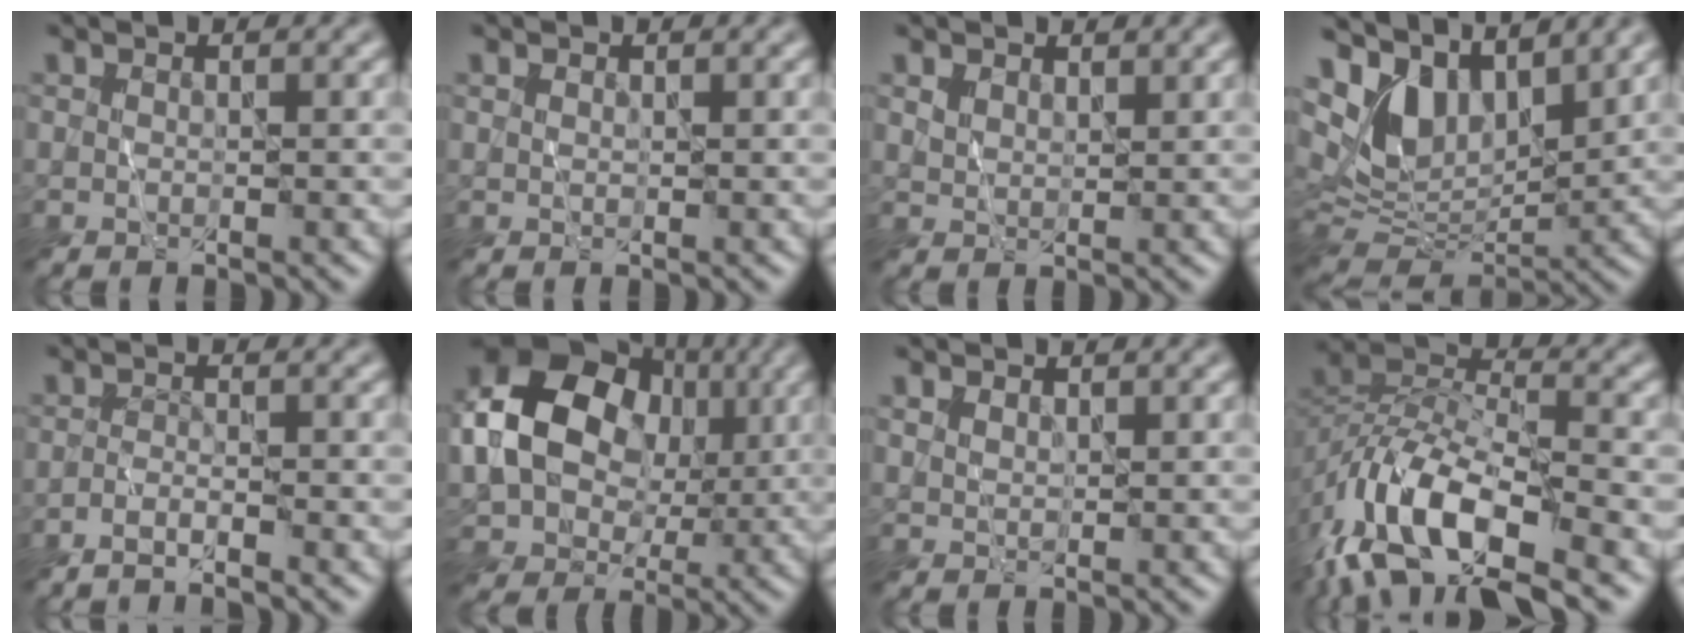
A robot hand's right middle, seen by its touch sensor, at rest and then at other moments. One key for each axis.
{"total": 0.6, "fx": 0.4, "fy": 0.4, "fz": 0.2, "tx": -0.005, "ty": -0.002, "tz": 0.008}
{"total": 1.5, "fx": 1.2, "fy": 0.8, "fz": 0.4, "tx": -0.016, "ty": -0.002, "tz": 0.027}
{"total": 6.4, "fx": 4.3, "fy": 3.4, "fz": 3.3, "tx": -0.065, "ty": -0.009, "tz": 0.085}
{"total": 1.8, "fx": -1.4, "fy": 0.1, "fz": 1.2, "tx": -0.022, "ty": 0.001, "tz": -0.034}
{"total": 12.2, "fx": 1.2, "fy": 9.3, "fz": 7.9, "tx": -0.155, "ty": 0.012, "tz": 0.011}
{"total": 1.2, "fx": 0.9, "fy": 0.7, "fz": 0.5, "tx": -0.012, "ty": -0.001, "tz": 0.019}
{"total": 12.9, "fx": -7.1, "fy": 6.1, "fz": 8.9, "tx": -0.166, "ty": -0.001, "tz": -0.142}